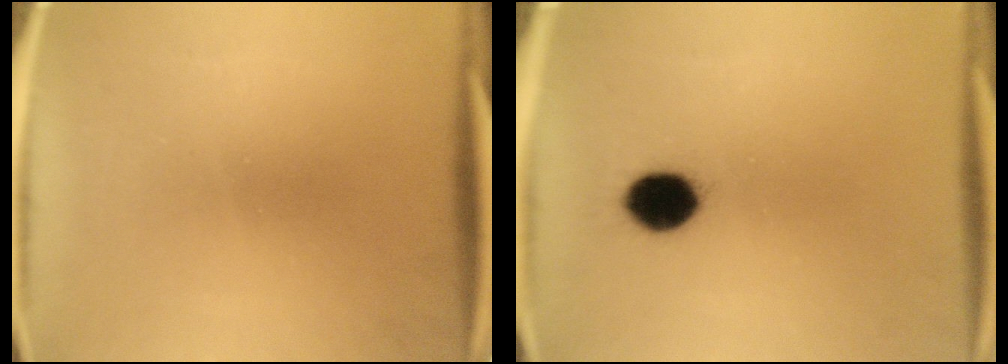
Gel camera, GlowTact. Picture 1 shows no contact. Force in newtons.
{"total": 7.2}